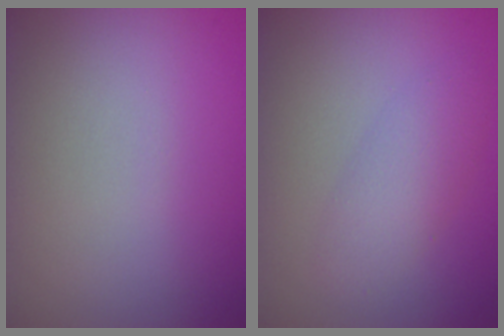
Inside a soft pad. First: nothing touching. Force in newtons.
{"total": 2.8, "press": 2.8, "slide": 0.1}